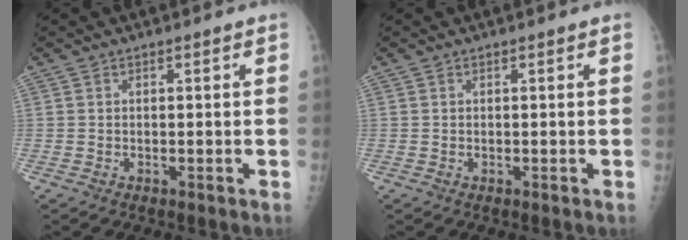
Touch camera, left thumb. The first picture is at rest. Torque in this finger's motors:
{"motor_torque": [-0.23, 0.09, 0.15, 0.12, 0.00]}